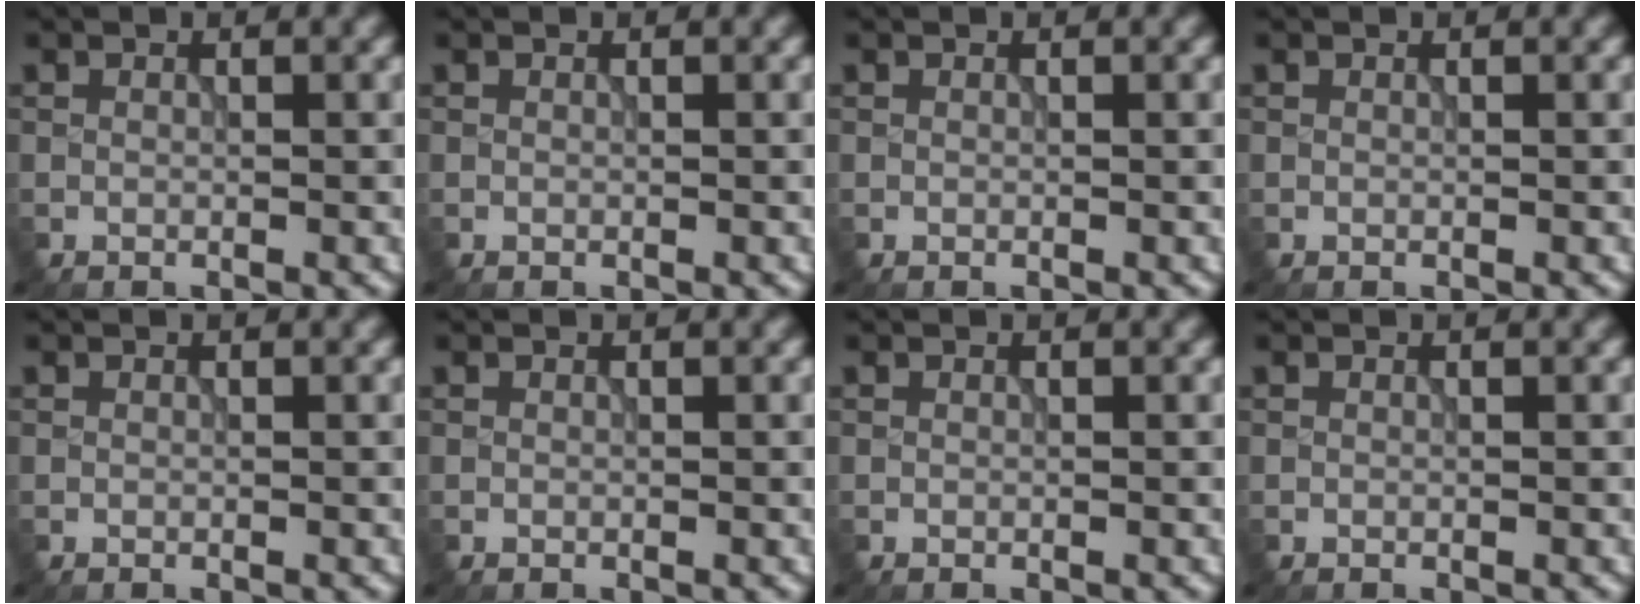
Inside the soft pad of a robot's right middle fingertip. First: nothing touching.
{"total": 0.0}
{"total": 0.0}
{"total": 0.0}
{"total": 0.0}
{"total": 0.0}
{"total": 0.0}
{"total": 0.0}